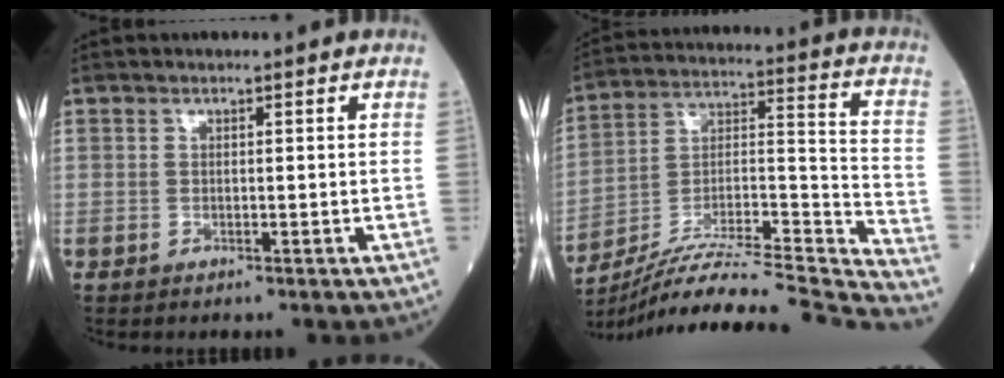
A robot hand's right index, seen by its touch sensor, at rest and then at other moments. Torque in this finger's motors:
{"motor_torque": [-1.08, -1.06, -0.06, -0.05]}